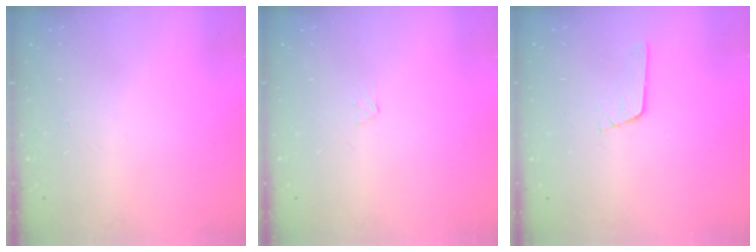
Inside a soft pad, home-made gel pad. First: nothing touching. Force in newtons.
{"total": 1.2, "press": 1.2, "slide": 0.1}
{"total": 2.4, "press": 2.4, "slide": 0.2}